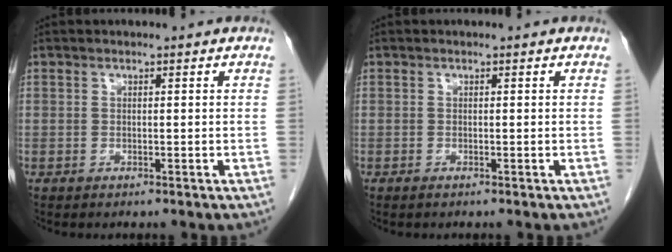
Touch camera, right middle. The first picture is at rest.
{"total": 0.0}